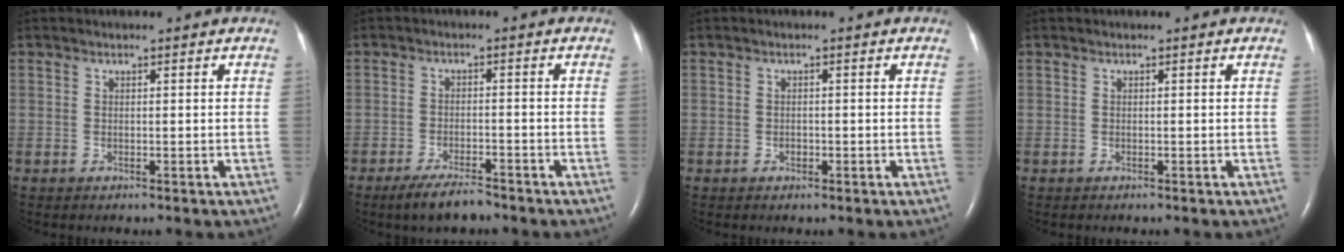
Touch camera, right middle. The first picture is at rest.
{"total": 5.1, "force": [-4.2, 1.1, 2.8], "torque": [-0.060, -0.008, -0.074]}
{"total": 0.8, "force": [-0.4, 0.6, 0.3], "torque": [-0.004, 0.003, -0.006]}
{"total": 0.0}